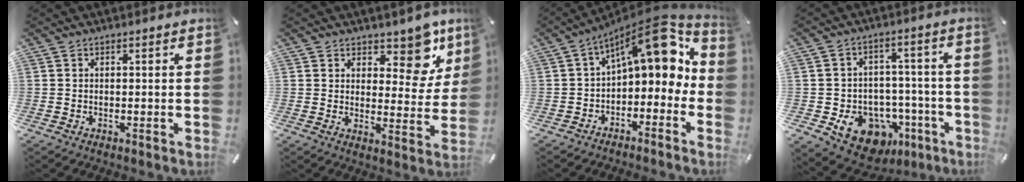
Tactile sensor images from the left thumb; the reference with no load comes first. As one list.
[{"total": 10.4, "force": [6.9, 5.6, 5.3], "torque": [-0.047, -0.055, 0.117]}, {"total": 13.2, "force": [6.4, 6.0, 9.8], "torque": [-0.132, -0.056, 0.106]}, {"total": 13.1, "force": [-5.9, 10.2, 5.6], "torque": [-0.053, 0.034, -0.088]}]